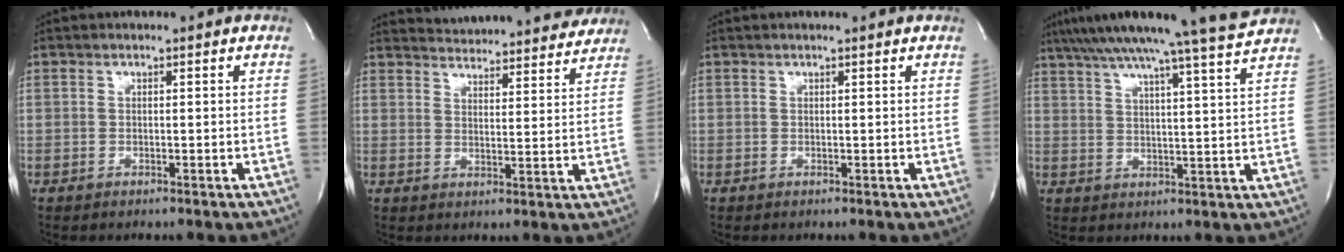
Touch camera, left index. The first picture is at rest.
{"total": 18.3, "force": [17.5, 2.8, 4.3], "torque": [-0.061, -0.012, 0.223]}
{"total": 1.6, "force": [1.4, -0.1, 0.6], "torque": [-0.012, 0.011, 0.018]}
{"total": 17.2, "force": [15.1, -2.0, 8.1], "torque": [-0.140, -0.016, 0.209]}